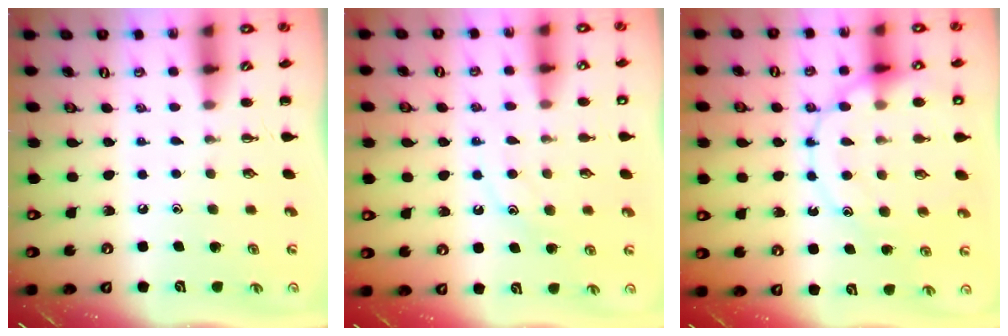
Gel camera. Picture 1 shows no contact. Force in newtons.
{"total": 11.8, "press": 11.7, "slide": 1.4}
{"total": 16.8, "press": 16.6, "slide": 2.1}